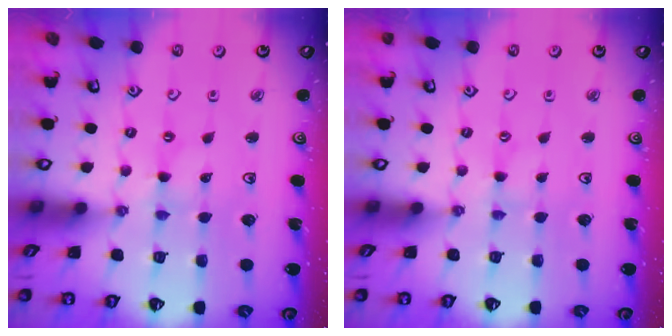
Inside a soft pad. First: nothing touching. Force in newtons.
{"total": 0.0}